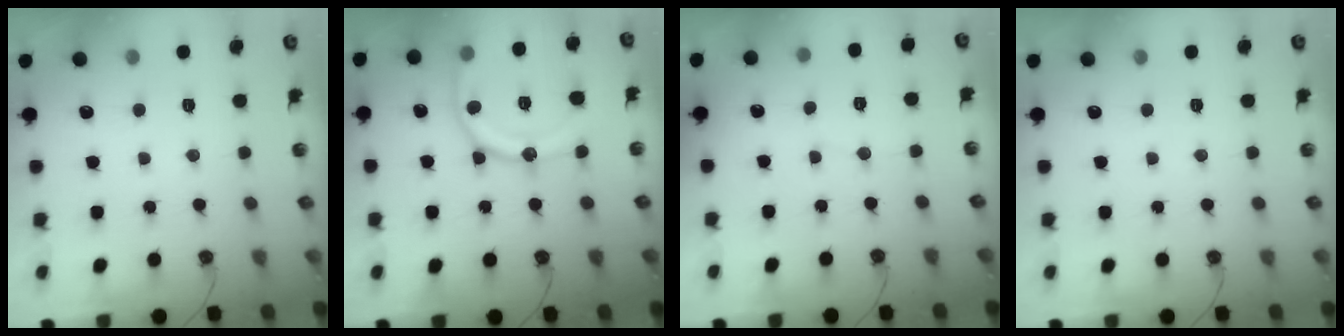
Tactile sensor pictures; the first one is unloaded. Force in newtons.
{"total": 17.7, "press": 17.6, "slide": 1.8}
{"total": 2.6, "press": 2.6, "slide": 0.3}
{"total": 0.0}